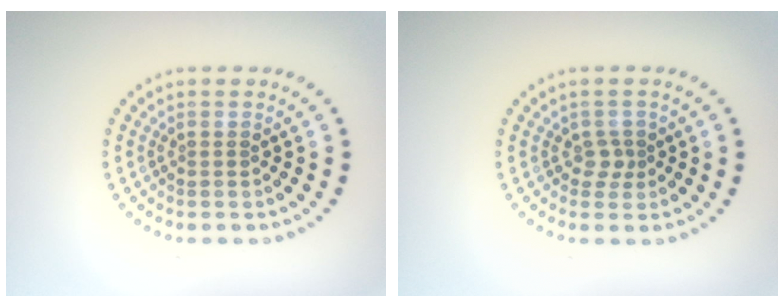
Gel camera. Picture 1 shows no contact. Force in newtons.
{"total": 1.4, "press": 1.1, "slide": 0.9}